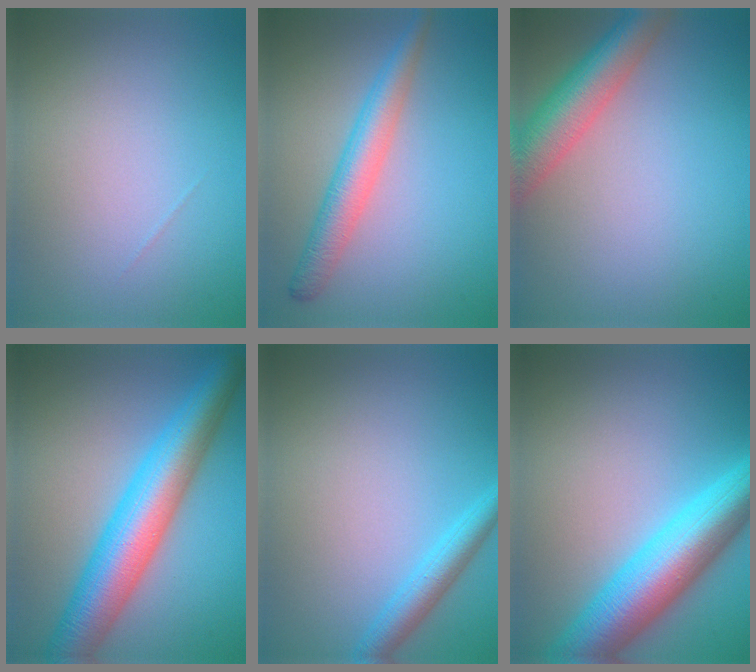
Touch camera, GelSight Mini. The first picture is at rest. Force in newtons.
{"total": 3.8, "press": 3.8, "slide": 0.3}
{"total": 6.4, "press": 6.4, "slide": 0.4}
{"total": 8.6, "press": 8.6, "slide": 0.2}
{"total": 2.7, "press": 2.7, "slide": 0.2}
{"total": 9.0, "press": 9.0, "slide": 0.3}